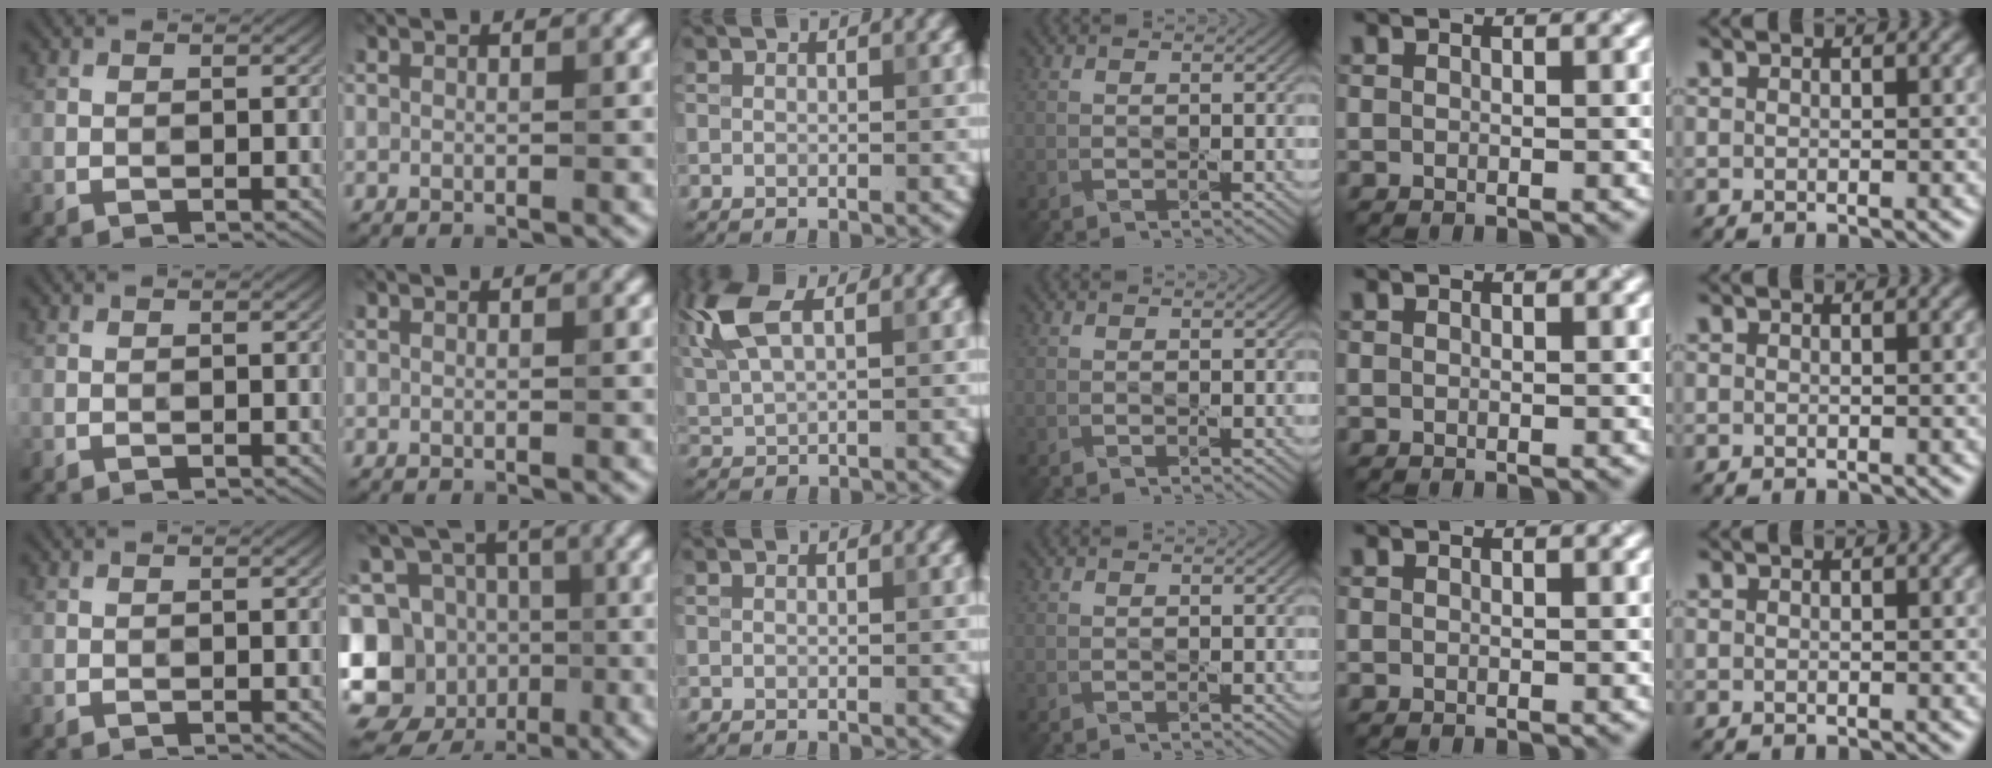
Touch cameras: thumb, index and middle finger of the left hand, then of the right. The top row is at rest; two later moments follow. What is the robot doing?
{"motion": "press", "object": "joystick"}